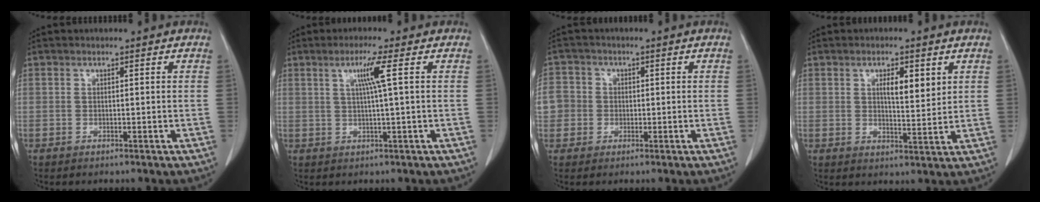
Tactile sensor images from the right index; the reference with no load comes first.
{"total": 4.2, "force": [1.2, -1.0, 3.9], "torque": [-0.077, 0.000, 0.025]}
{"total": 5.7, "force": [-0.4, 5.6, 1.2], "torque": [-0.034, 0.022, -0.007]}
{"total": 4.9, "force": [2.0, 1.4, 4.2], "torque": [-0.070, -0.003, 0.034]}